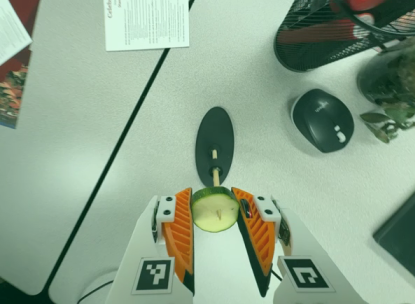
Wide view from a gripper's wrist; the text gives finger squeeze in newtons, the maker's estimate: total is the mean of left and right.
{"total": 12.5, "left": 12.3, "right": 12.7}